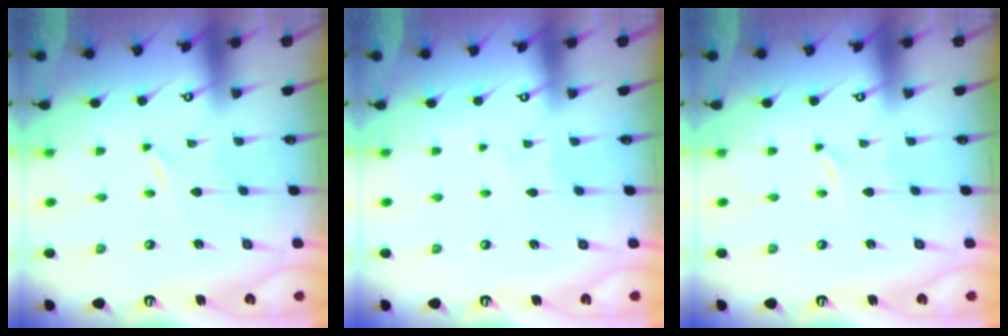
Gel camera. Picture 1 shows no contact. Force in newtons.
{"total": 2.1, "press": 2.0, "slide": 0.3}
{"total": 0.0}